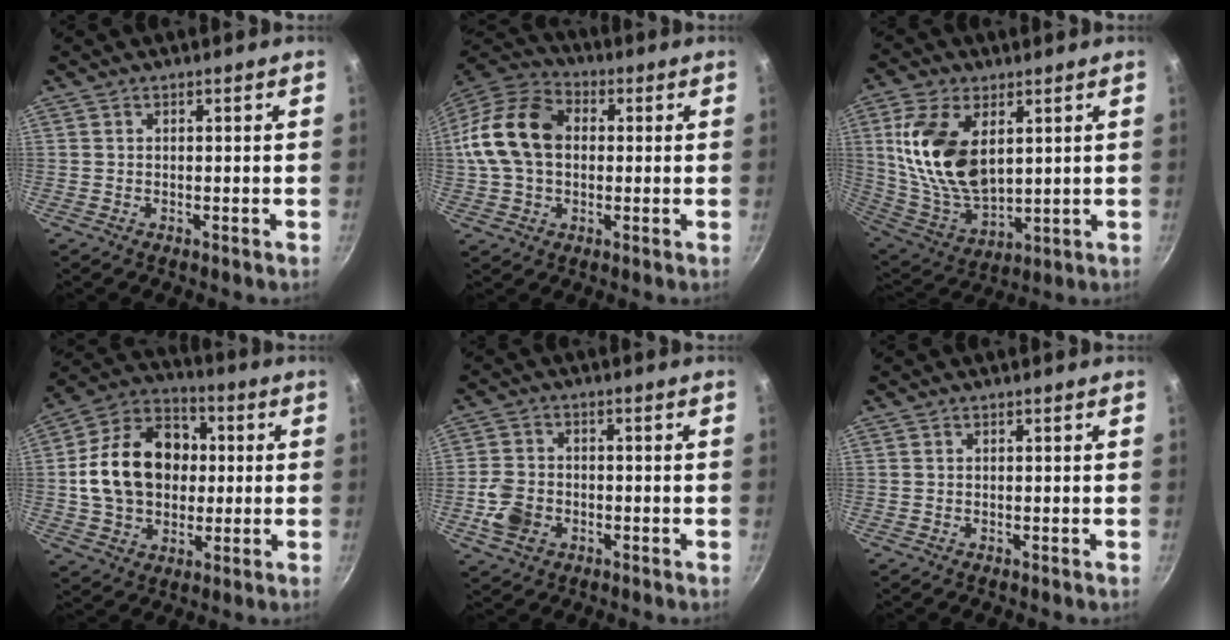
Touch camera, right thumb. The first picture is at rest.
{"total": 16.7, "force": [1.3, 11.9, 11.6], "torque": [-0.205, 0.032, 0.009]}
{"total": 17.9, "force": [4.7, 10.3, 13.9], "torque": [-0.257, -0.030, 0.104]}
{"total": 18.7, "force": [1.0, 14.3, 12.0], "torque": [-0.174, 0.029, 0.012]}
{"total": 7.0, "force": [-2.2, 5.2, 4.0], "torque": [-0.075, 0.015, -0.046]}
{"total": 0.0}